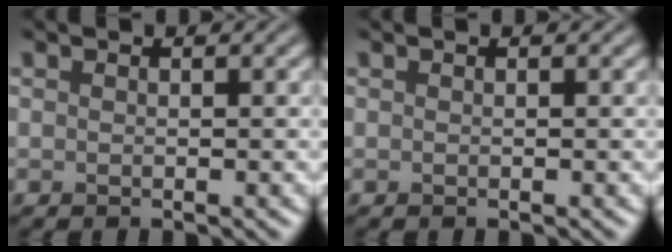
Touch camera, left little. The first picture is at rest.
{"total": 0.0}